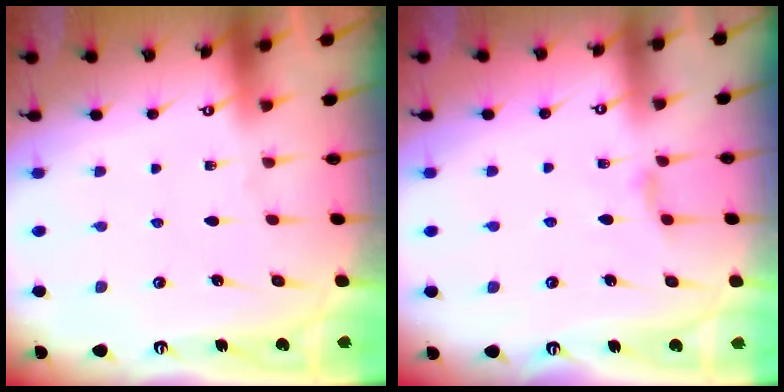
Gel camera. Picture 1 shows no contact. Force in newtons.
{"total": 2.4, "press": 2.4, "slide": 0.4}